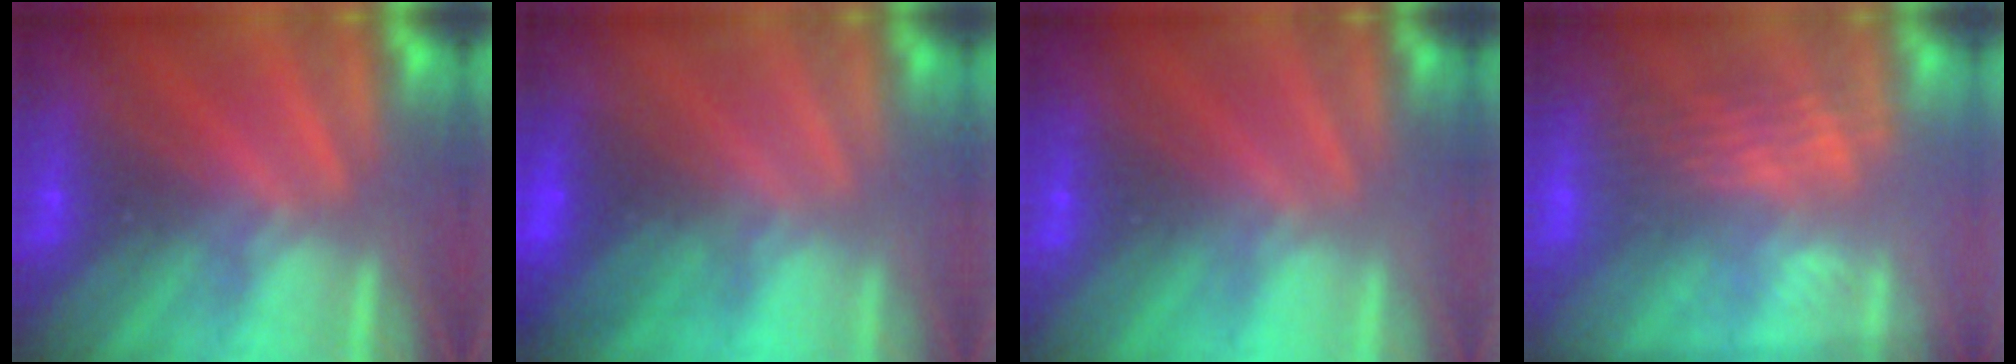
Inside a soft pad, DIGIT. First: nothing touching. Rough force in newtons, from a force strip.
{"total": 2.8}
{"total": 3.3}
{"total": 2.8}